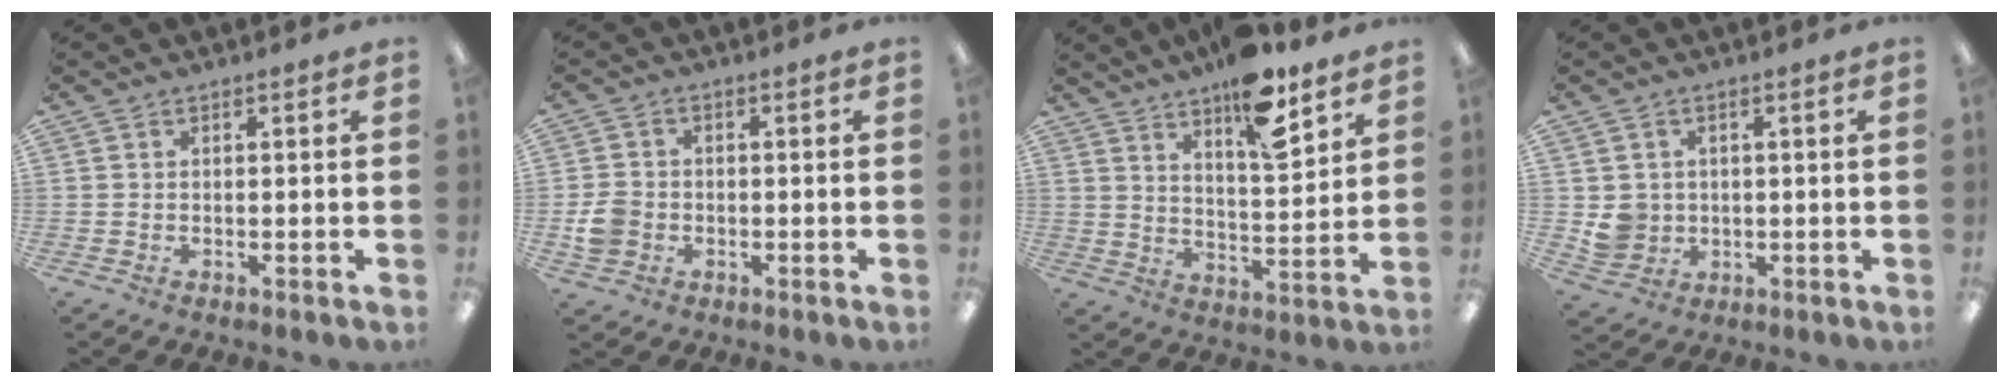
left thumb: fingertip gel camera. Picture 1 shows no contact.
{"total": 5.0, "force": [-1.4, 4.3, 2.3], "torque": [-0.036, 0.008, -0.025]}
{"total": 13.1, "force": [10.0, 4.0, 7.5], "torque": [-0.111, -0.063, 0.171]}
{"total": 4.7, "force": [0.7, 4.6, 0.9], "torque": [-0.011, 0.006, 0.017]}